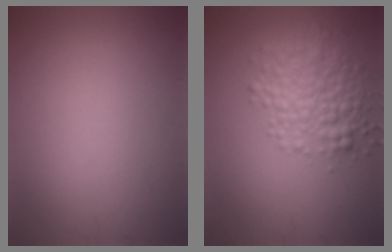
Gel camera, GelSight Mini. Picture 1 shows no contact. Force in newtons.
{"total": 5.2, "press": 5.2, "slide": 0.0}